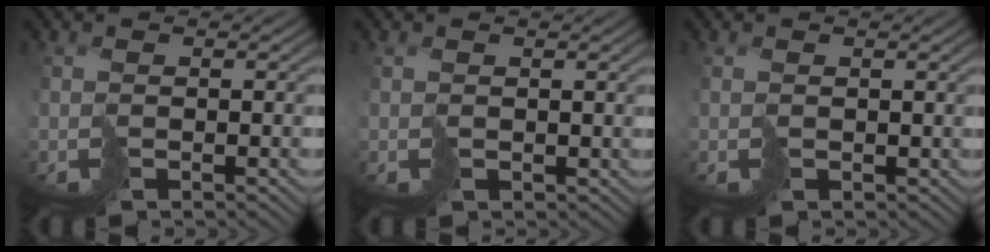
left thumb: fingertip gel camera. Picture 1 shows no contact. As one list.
[{"total": 0.9, "force": [0.7, 0.6, 0.1], "torque": [-0.009, 0.000, 0.015]}, {"total": 0.8, "force": [0.6, 0.5, 0.0], "torque": [-0.007, -0.001, 0.012]}]